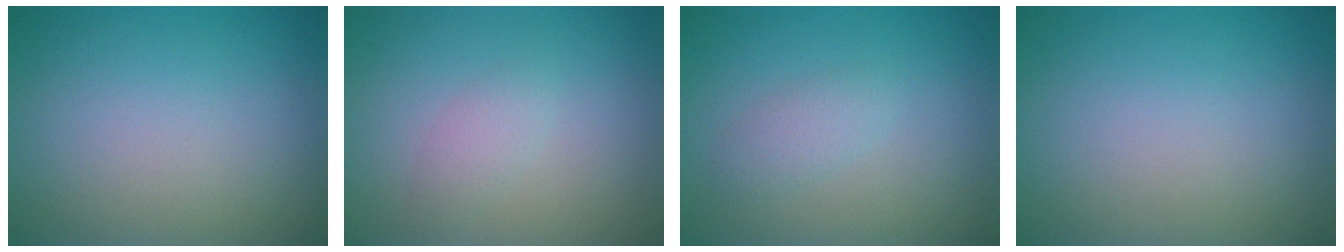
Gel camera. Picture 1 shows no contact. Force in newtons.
{"total": 1.4, "press": 1.4, "slide": 0.1}
{"total": 1.6, "press": 1.6, "slide": 0.1}
{"total": 0.0}